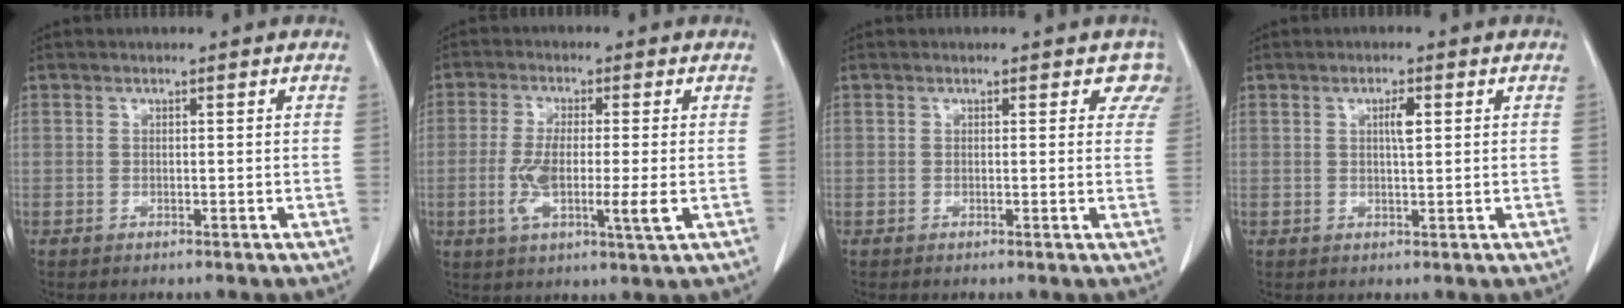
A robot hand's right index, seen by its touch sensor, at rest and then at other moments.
{"total": 8.4, "force": [-1.6, 0.9, 8.2], "torque": [-0.155, -0.013, -0.032]}
{"total": 3.3, "force": [2.6, 2.0, 0.7], "torque": [0.022, -0.005, 0.004]}
{"total": 2.2, "force": [0.7, 0.4, 2.1], "torque": [-0.037, 0.000, 0.011]}